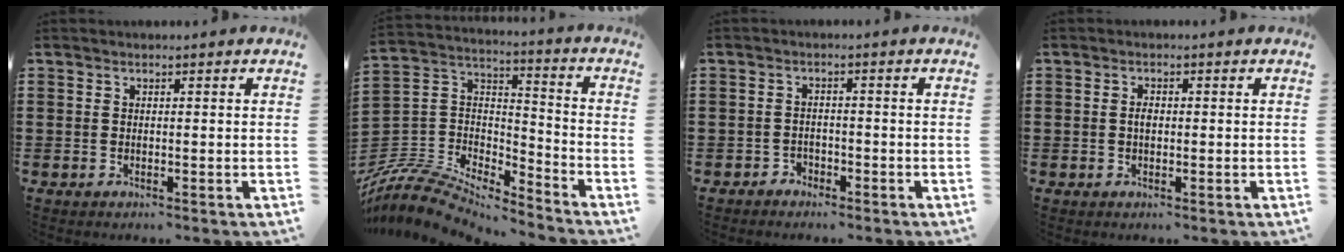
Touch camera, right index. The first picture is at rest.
{"total": 8.5, "force": [-8.0, 2.1, 2.1], "torque": [-0.064, 0.000, -0.167]}
{"total": 1.8, "force": [-1.6, 0.8, 0.0], "torque": [-0.008, 0.001, -0.036]}
{"total": 1.5, "force": [-0.1, 0.8, 1.3], "torque": [-0.025, 0.004, -0.002]}